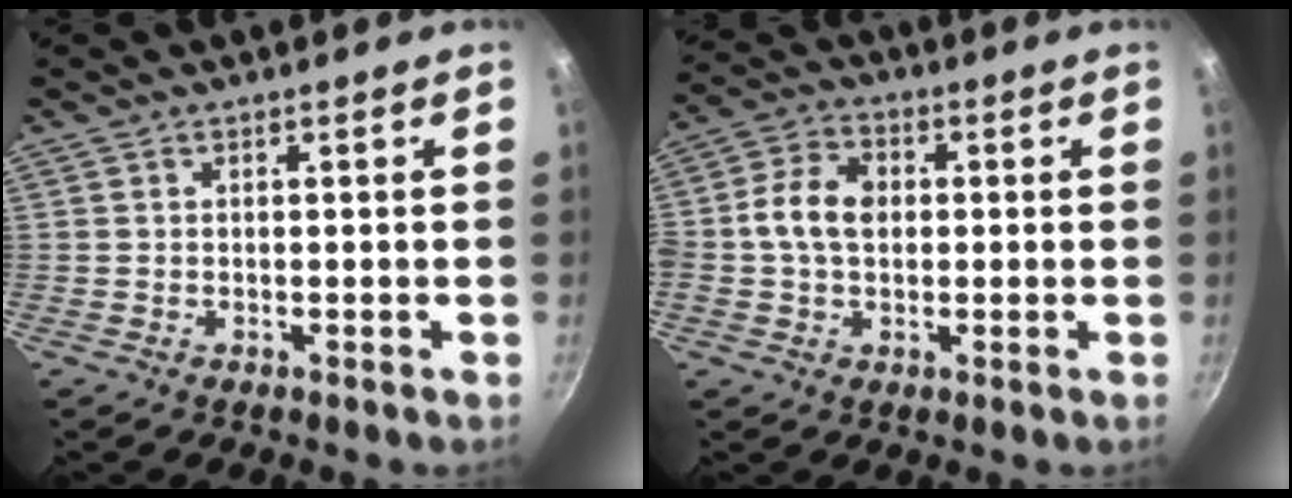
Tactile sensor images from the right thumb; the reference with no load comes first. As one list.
[{"total": 8.9, "force": [0.3, 6.3, 6.3], "torque": [-0.106, 0.017, -0.012]}]